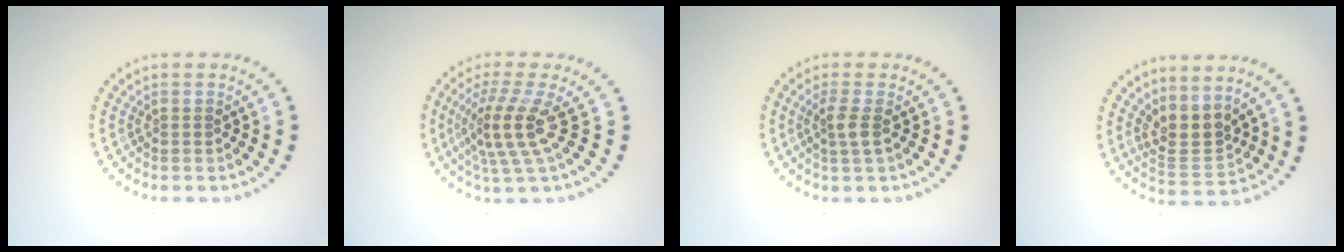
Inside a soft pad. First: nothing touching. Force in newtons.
{"total": 4.1, "press": 2.8, "slide": 2.9}
{"total": 1.7, "press": 1.4, "slide": 1.0}
{"total": 3.0, "press": 2.3, "slide": 1.9}